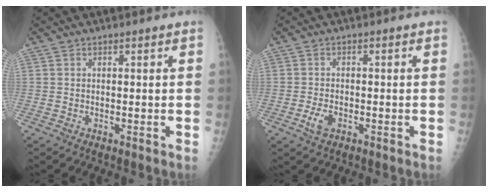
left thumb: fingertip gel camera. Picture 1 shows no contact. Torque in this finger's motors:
{"motor_torque": [-0.16, 0.17, 0.30, 0.21, 0.01]}